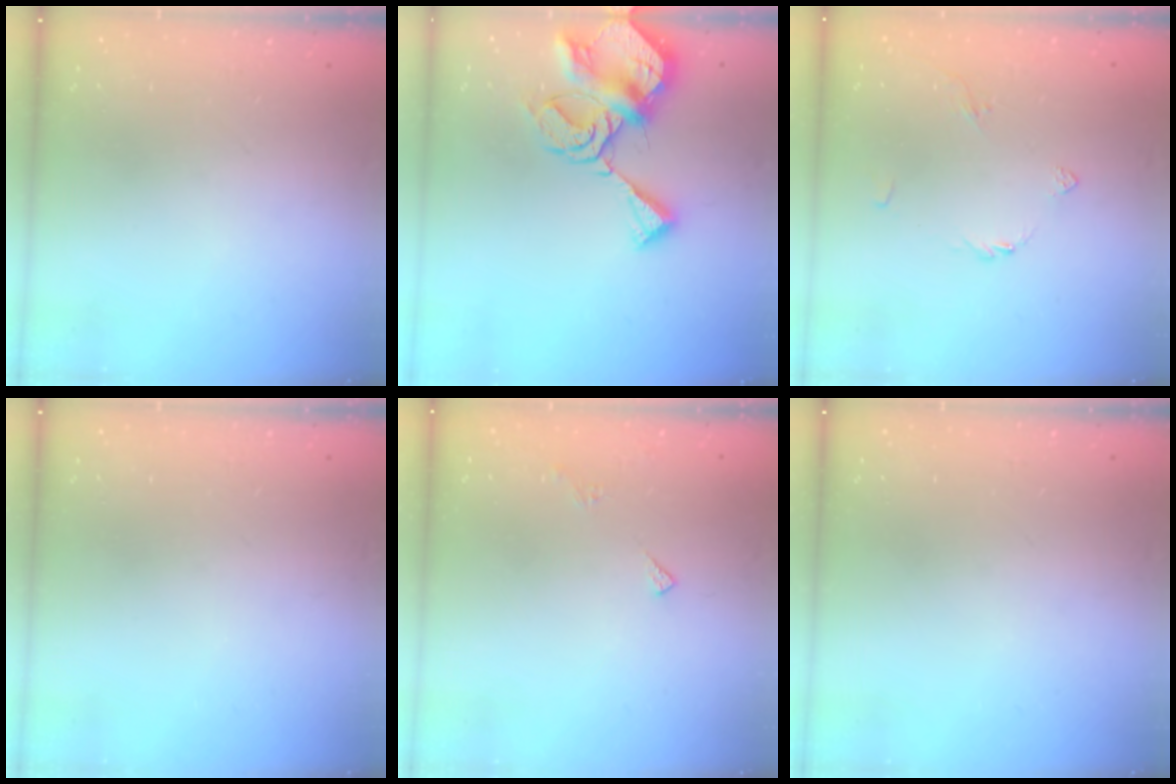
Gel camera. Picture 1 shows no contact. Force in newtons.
{"total": 14.4, "press": 14.3, "slide": 1.5}
{"total": 3.4, "press": 3.4, "slide": 0.5}
{"total": 0.0}
{"total": 4.3, "press": 4.3, "slide": 0.7}
{"total": 0.0}